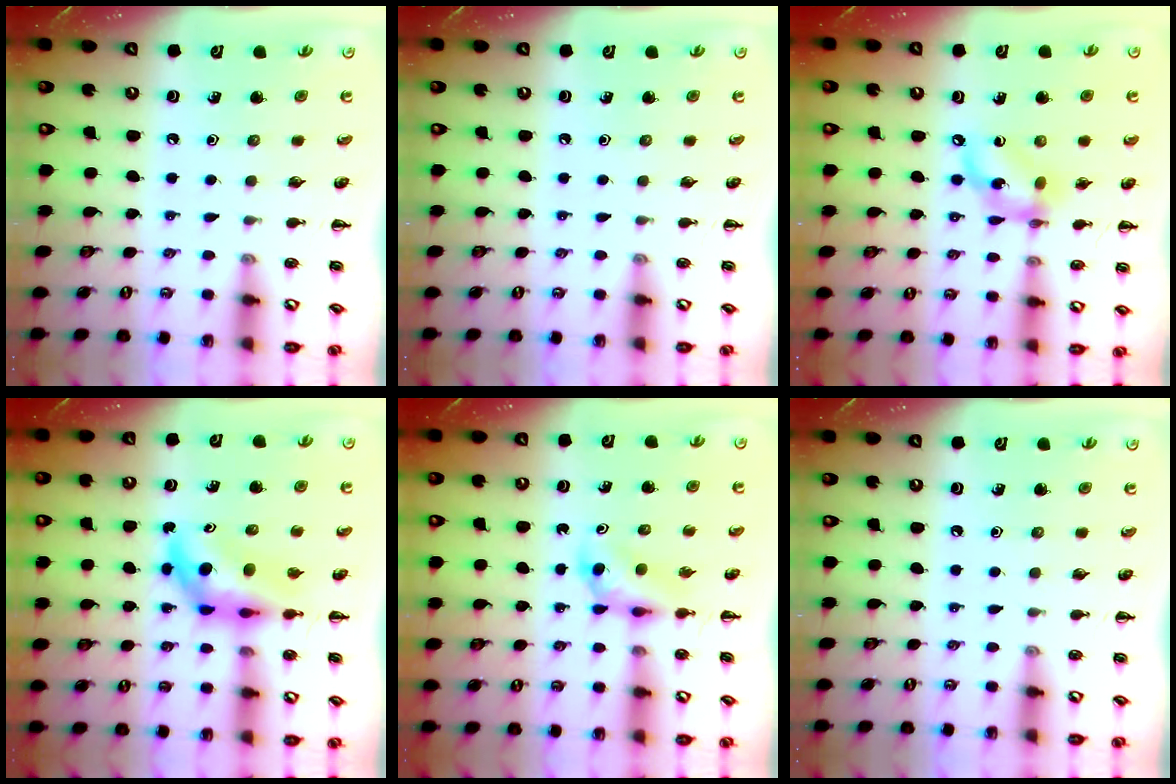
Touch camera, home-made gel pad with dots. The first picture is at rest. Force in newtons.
{"total": 0.0}
{"total": 11.0, "press": 10.8, "slide": 2.4}
{"total": 5.2, "press": 5.0, "slide": 1.4}
{"total": 3.6, "press": 3.3, "slide": 1.3}
{"total": 0.0}